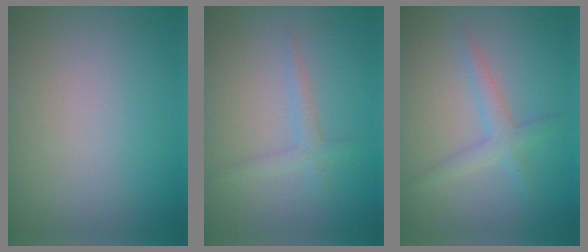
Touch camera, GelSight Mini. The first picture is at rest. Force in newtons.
{"total": 1.5, "press": 1.5, "slide": 0.1}
{"total": 2.2, "press": 2.2, "slide": 0.2}